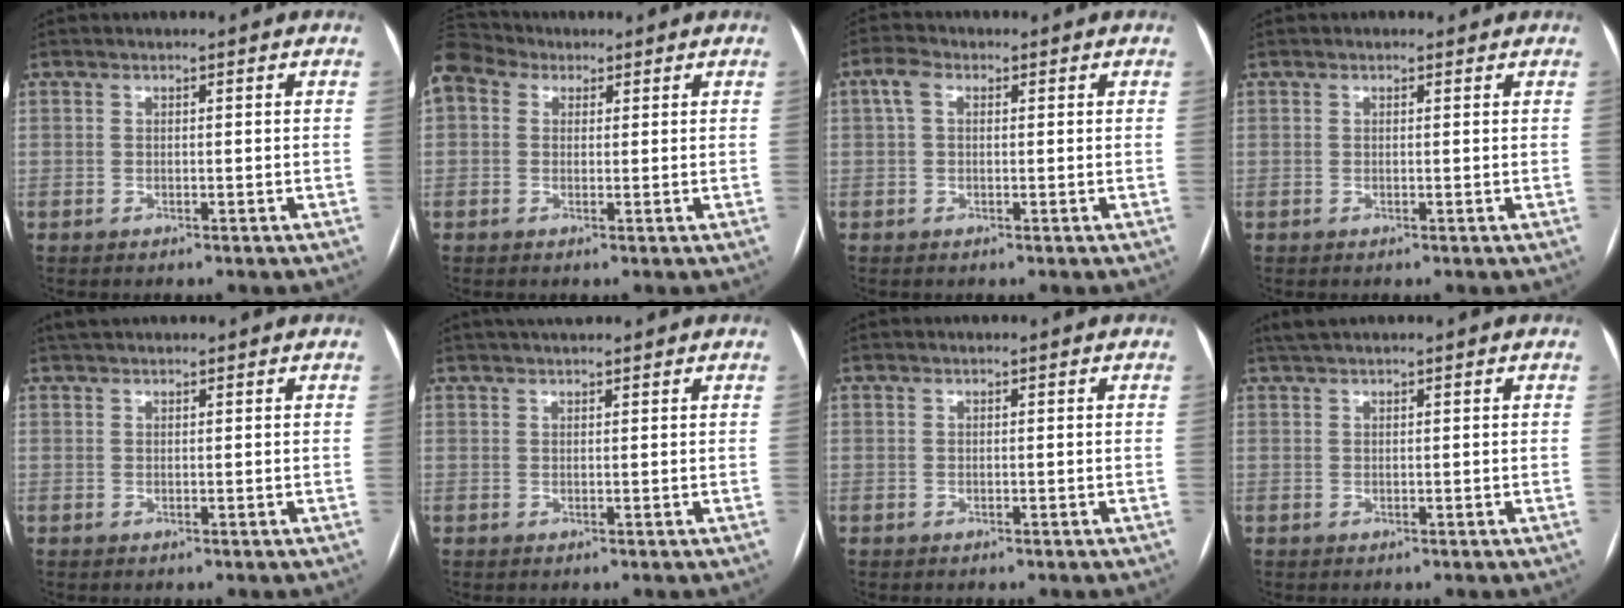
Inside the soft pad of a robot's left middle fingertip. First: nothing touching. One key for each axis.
{"total": 7.1, "fx": 4.0, "fy": 5.0, "fz": 3.1, "tx": -0.080, "ty": 0.049, "tz": 0.079}
{"total": 2.8, "fx": 0.8, "fy": 1.6, "fz": 2.2, "tx": -0.054, "ty": 0.024, "tz": 0.018}
{"total": 0.6, "fx": 0.4, "fy": 0.4, "fz": 0.0, "tx": -0.004, "ty": 0.004, "tz": 0.004}
{"total": 2.5, "fx": 2.2, "fy": 0.7, "fz": 1.0, "tx": -0.017, "ty": 0.029, "tz": 0.038}
{"total": 4.4, "fx": 3.8, "fy": 0.9, "fz": 2.2, "tx": -0.029, "ty": 0.034, "tz": 0.058}
{"total": 0.0}
{"total": 2.1, "fx": 1.8, "fy": 0.0, "fz": 1.1, "tx": -0.019, "ty": 0.021, "tz": 0.034}